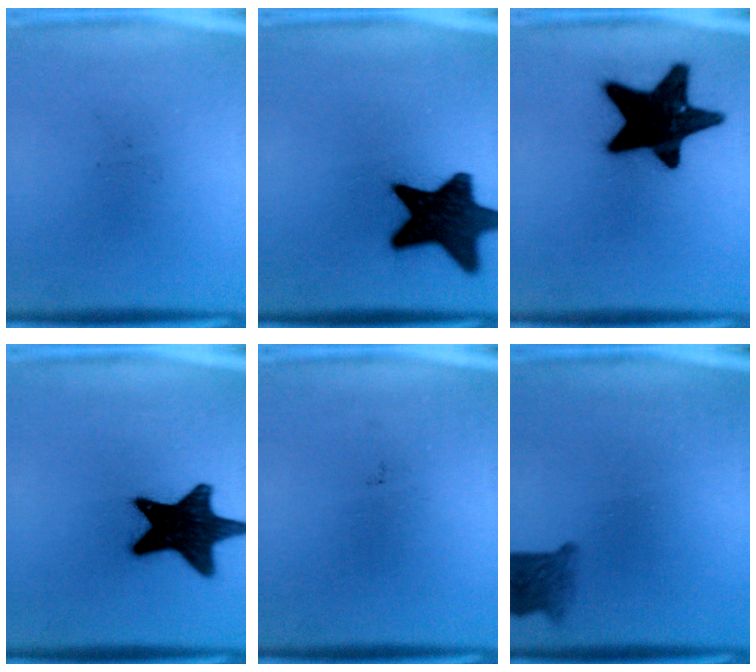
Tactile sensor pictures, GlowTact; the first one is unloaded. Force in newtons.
{"total": 15.9}
{"total": 19.8}
{"total": 17.6}
{"total": 0.0}
{"total": 3.9}